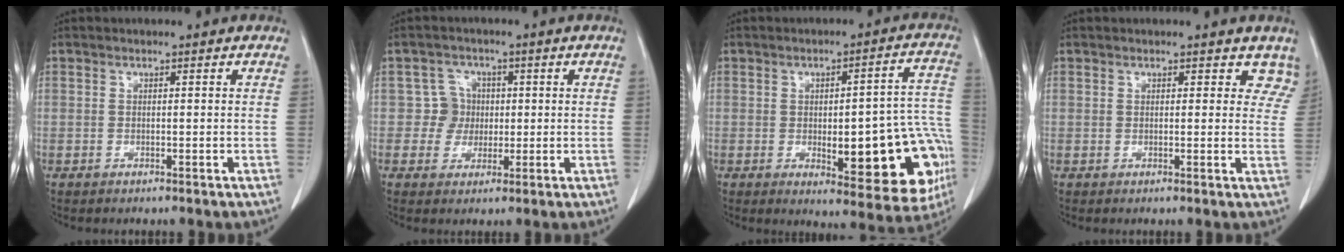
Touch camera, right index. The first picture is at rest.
{"total": 4.1, "force": [0.2, 4.0, 0.1], "torque": [0.009, 0.015, 0.004]}
{"total": 19.1, "force": [-4.3, 5.5, 17.7], "torque": [-0.140, 0.030, -0.030]}
{"total": 3.9, "force": [3.1, 2.1, 0.7], "torque": [0.023, -0.006, 0.013]}